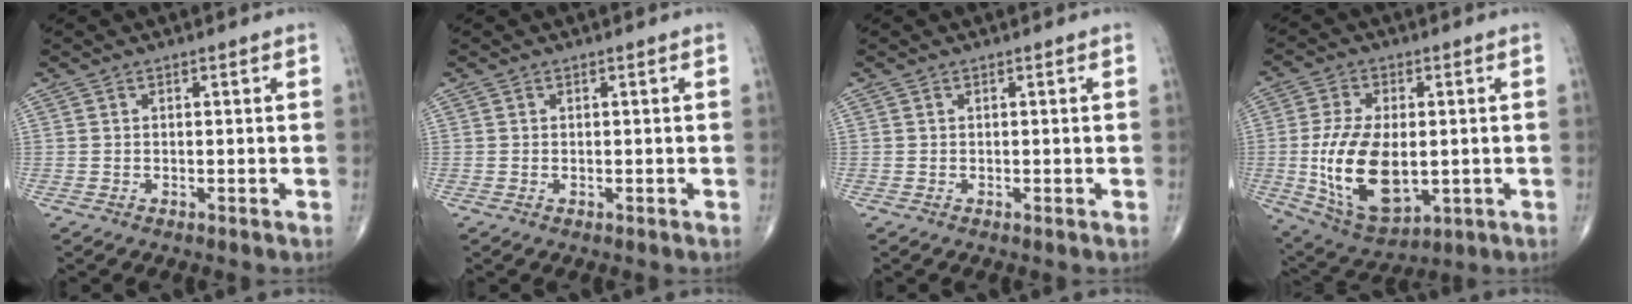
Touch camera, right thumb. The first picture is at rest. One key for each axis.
{"total": 0.0}
{"total": 0.0}
{"total": 16.7, "fx": -1.5, "fy": 9.1, "fz": 13.9, "tx": -0.252, "ty": -0.009, "tz": -0.007}